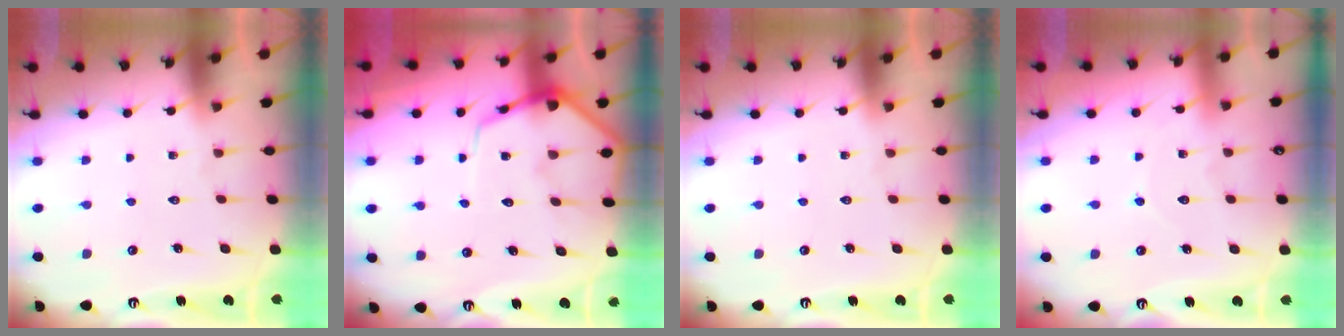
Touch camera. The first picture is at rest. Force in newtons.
{"total": 7.8, "press": 7.8, "slide": 0.8}
{"total": 0.0}
{"total": 5.5, "press": 5.5, "slide": 0.5}